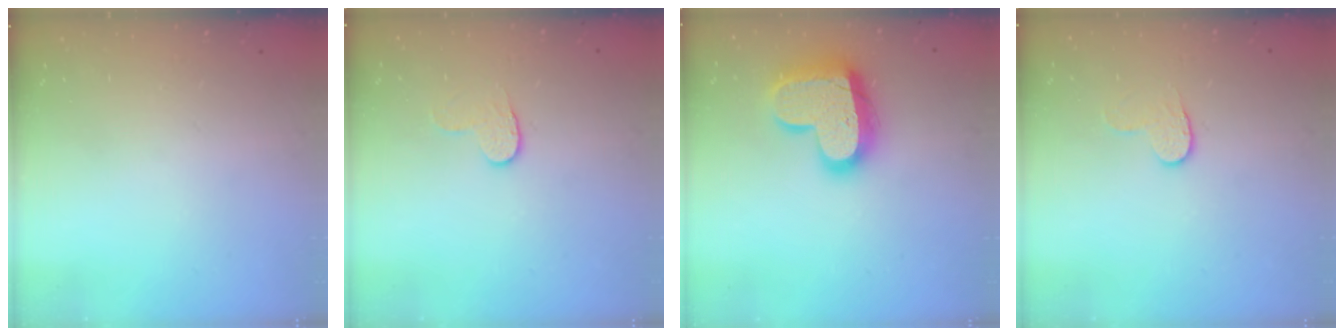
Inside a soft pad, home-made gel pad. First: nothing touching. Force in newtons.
{"total": 4.5, "press": 4.5, "slide": 0.5}
{"total": 18.3, "press": 18.2, "slide": 1.2}
{"total": 4.5, "press": 4.5, "slide": 0.5}